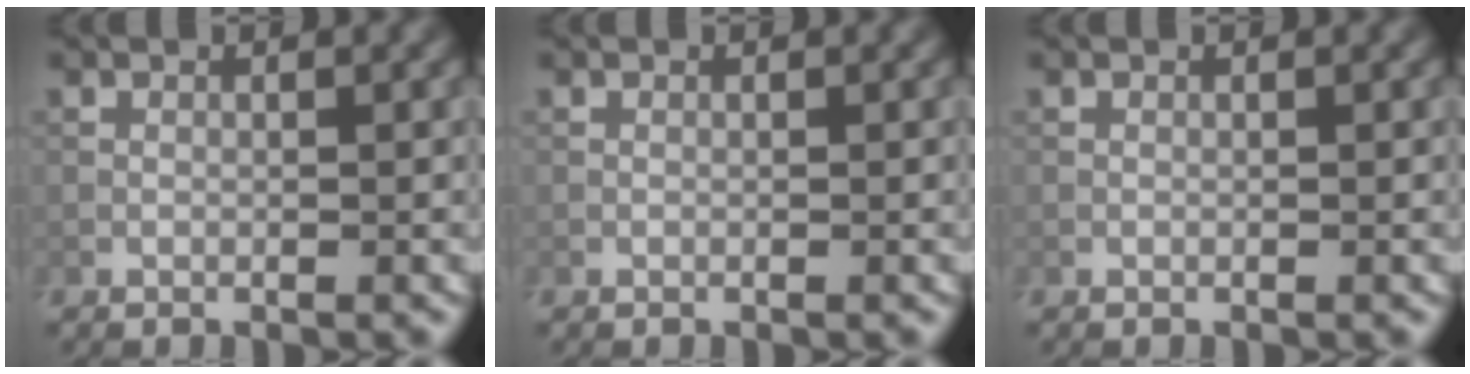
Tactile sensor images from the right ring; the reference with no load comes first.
{"total": 0.0}
{"total": 0.0}